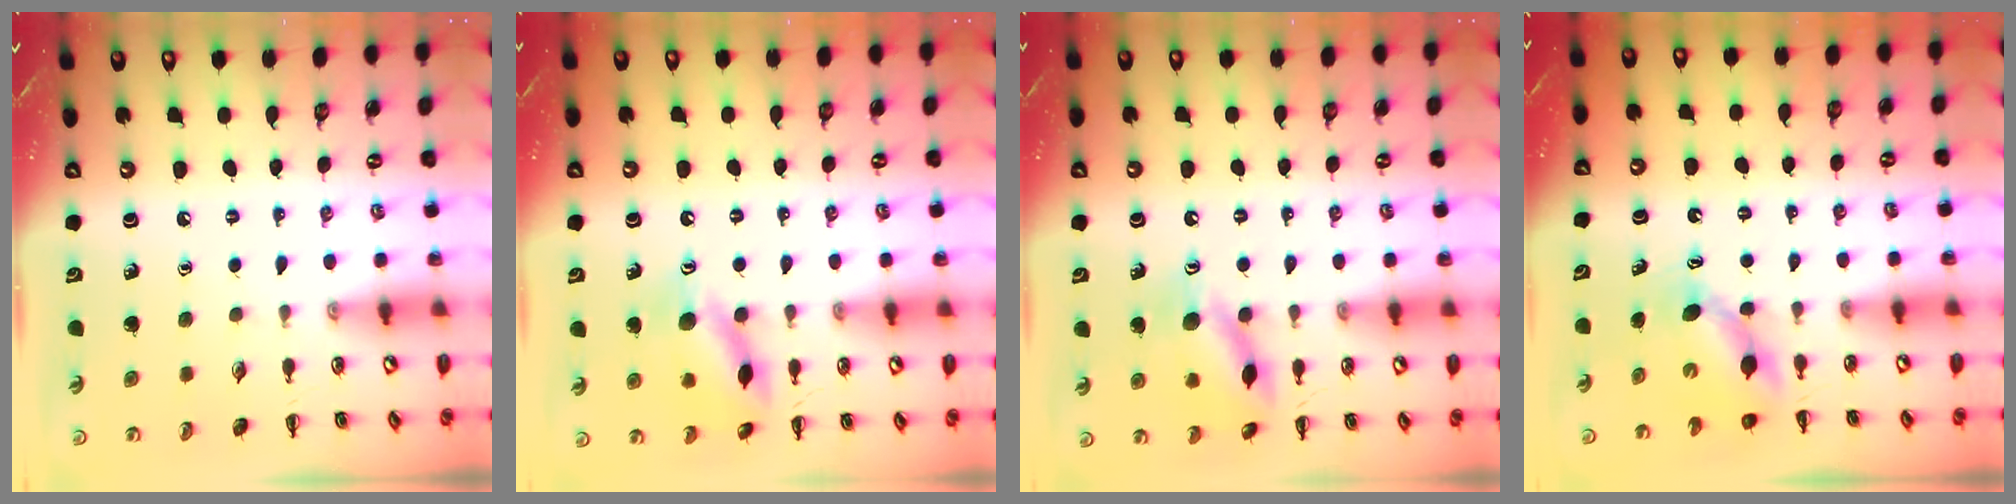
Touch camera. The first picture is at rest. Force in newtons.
{"total": 13.2, "press": 13.1, "slide": 1.1}
{"total": 13.2, "press": 13.1, "slide": 1.1}
{"total": 5.1, "press": 4.9, "slide": 1.1}